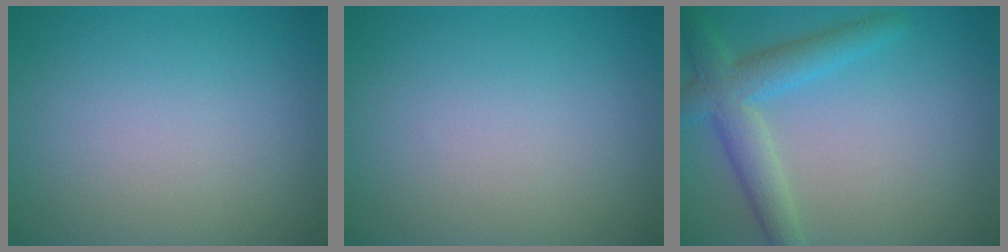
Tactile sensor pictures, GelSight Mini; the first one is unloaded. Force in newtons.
{"total": 0.0}
{"total": 4.4, "press": 4.4, "slide": 0.2}